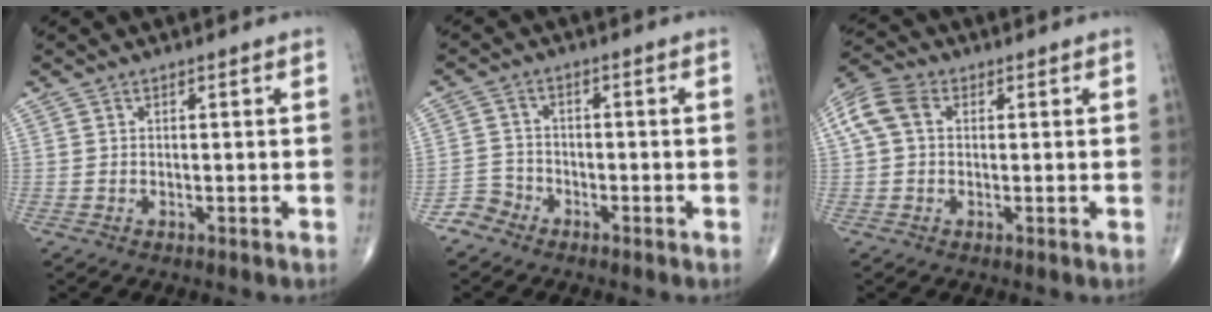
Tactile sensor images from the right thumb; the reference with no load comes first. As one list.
[{"total": 3.4, "force": [-2.6, 2.2, 0.0], "torque": [0.011, 0.012, -0.059]}, {"total": 7.2, "force": [1.4, 5.1, 4.9], "torque": [-0.112, 0.027, 0.022]}]